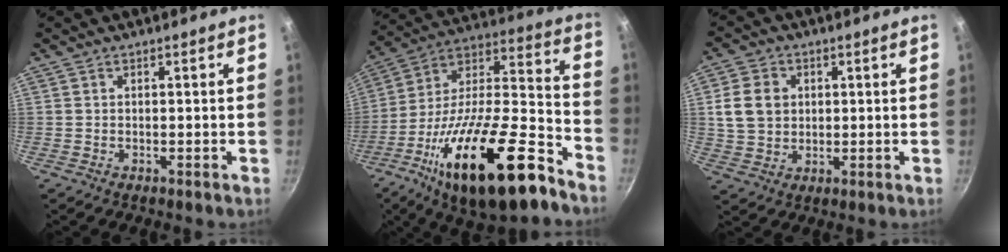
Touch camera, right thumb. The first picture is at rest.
{"total": 30.0, "force": [-16.3, 10.3, 23.0], "torque": [-0.338, 0.081, -0.271]}
{"total": 8.4, "force": [1.6, 6.8, 4.6], "torque": [-0.068, 0.001, 0.031]}